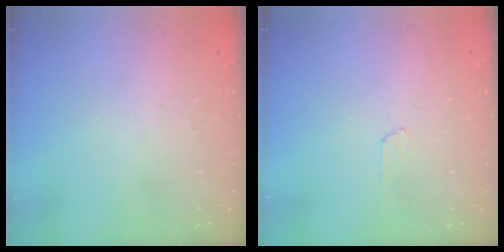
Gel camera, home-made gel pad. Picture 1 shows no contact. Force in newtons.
{"total": 3.9, "press": 3.9, "slide": 0.5}